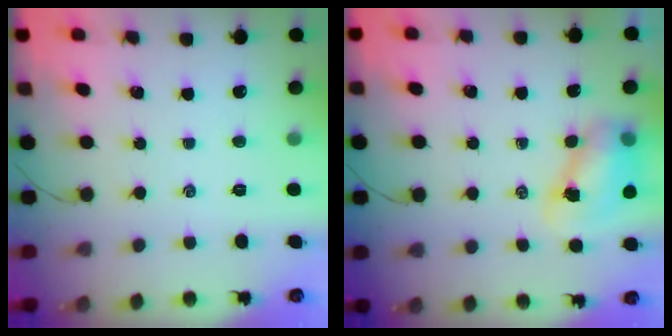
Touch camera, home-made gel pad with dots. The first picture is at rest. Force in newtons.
{"total": 7.7, "press": 7.6, "slide": 1.3}